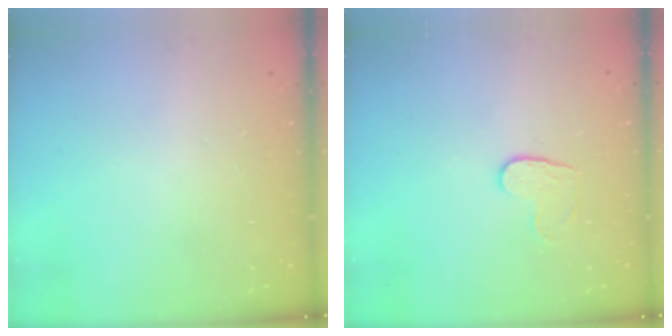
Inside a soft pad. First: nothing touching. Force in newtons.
{"total": 5.8, "press": 5.7, "slide": 0.5}